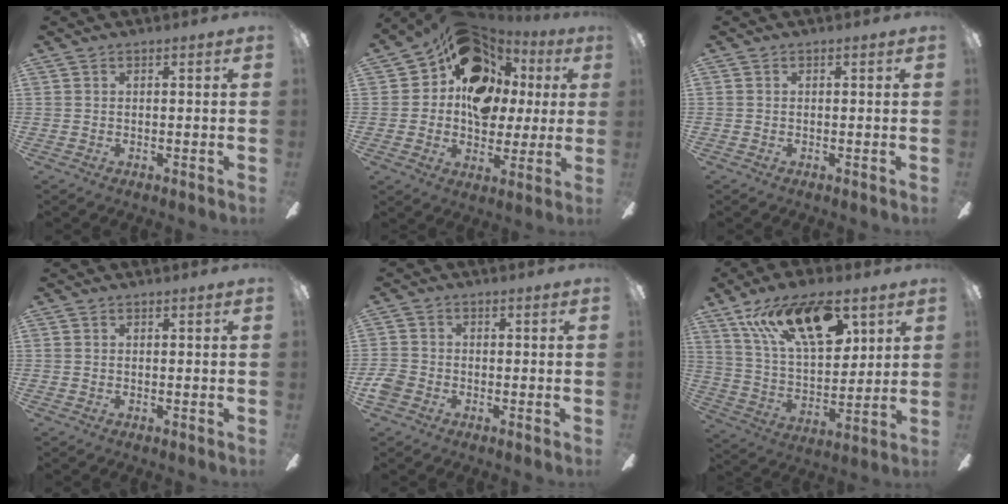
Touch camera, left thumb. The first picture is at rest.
{"total": 19.5, "force": [5.7, 14.9, 11.2], "torque": [-0.172, -0.010, 0.110]}
{"total": 0.0}
{"total": 0.0}
{"total": 4.1, "force": [-2.1, 3.0, 1.7], "torque": [-0.036, 0.013, -0.041]}
{"total": 20.6, "force": [11.6, 9.7, 14.0], "torque": [-0.249, -0.041, 0.199]}